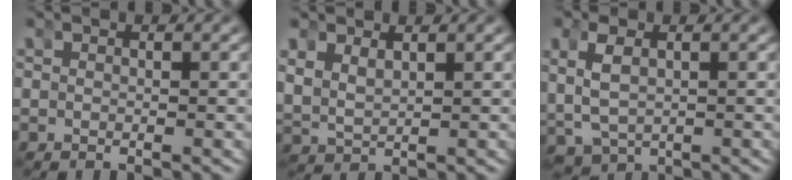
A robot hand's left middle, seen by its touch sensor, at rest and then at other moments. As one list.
[{"total": 3.9, "force": [0.6, 3.4, 1.7], "torque": [-0.074, -0.016, 0.019]}, {"total": 6.2, "force": [-1.0, 5.3, 3.1], "torque": [-0.097, -0.031, -0.002]}]